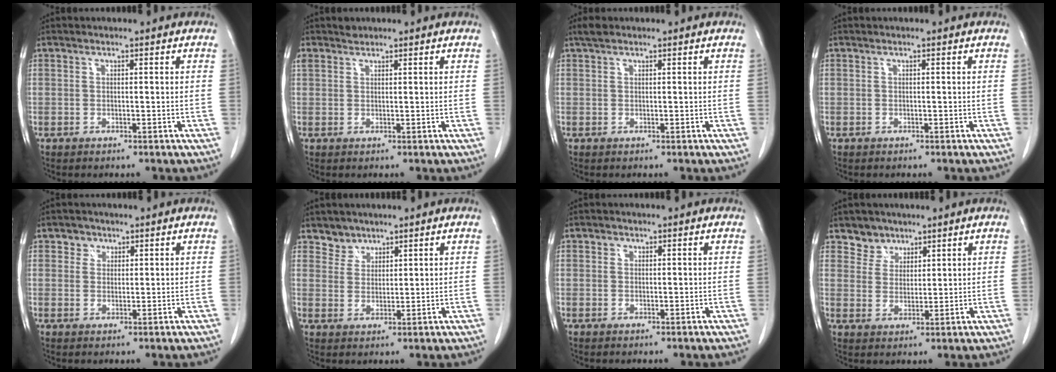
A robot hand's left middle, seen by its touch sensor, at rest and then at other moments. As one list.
[{"total": 1.8, "force": [1.6, 1.0, 0.1], "torque": [-0.009, 0.013, 0.029]}, {"total": 1.6, "force": [1.2, 0.7, 0.7], "torque": [-0.016, 0.012, 0.021]}, {"total": 0.0}, {"total": 2.1, "force": [1.2, 1.7, 0.2], "torque": [0.002, -0.001, 0.015]}, {"total": 3.1, "force": [2.6, 1.7, -0.3], "torque": [0.014, 0.000, 0.044]}, {"total": 0.8, "force": [0.4, 0.7, 0.1], "torque": [0.006, -0.001, 0.003]}, {"total": 4.0, "force": [3.1, 2.6, -0.2], "torque": [0.009, 0.001, 0.054]}]